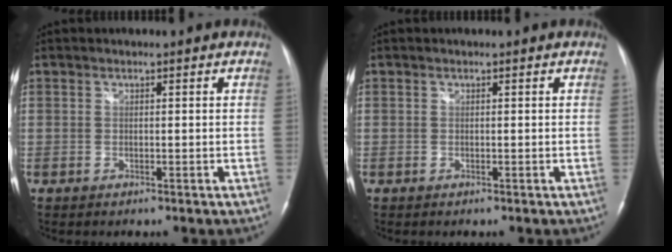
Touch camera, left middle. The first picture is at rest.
{"total": 0.0}